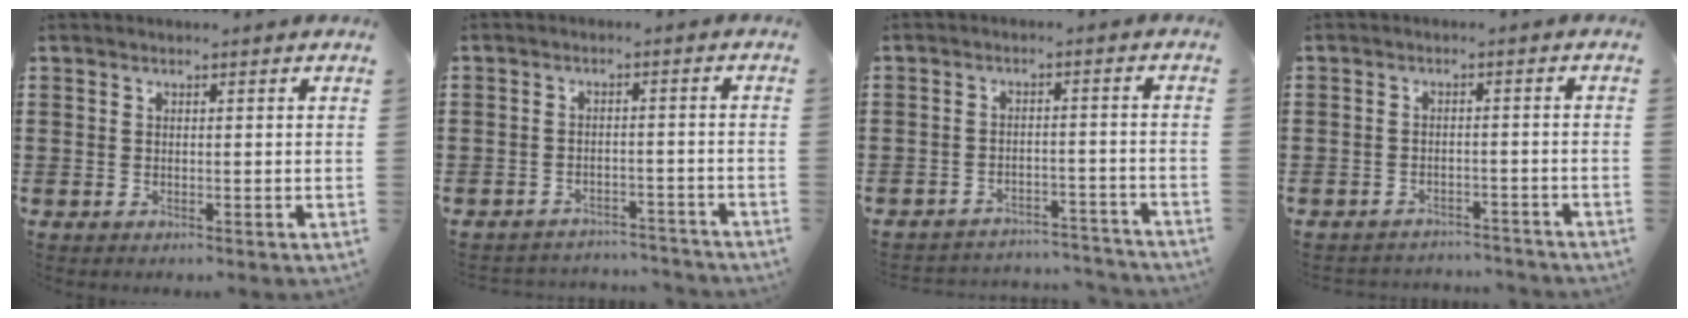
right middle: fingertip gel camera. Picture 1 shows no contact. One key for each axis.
{"total": 3.0, "fx": -3.0, "fy": 0.4, "fz": -0.4, "tx": -0.002, "ty": 0.001, "tz": -0.066}
{"total": 3.5, "fx": -3.5, "fy": 0.4, "fz": 0.0, "tx": -0.006, "ty": 0.002, "tz": -0.074}
{"total": 2.5, "fx": -2.5, "fy": 0.4, "fz": -0.4, "tx": -0.001, "ty": 0.002, "tz": -0.056}